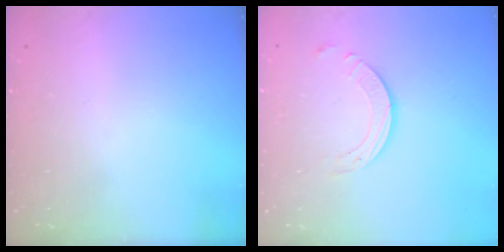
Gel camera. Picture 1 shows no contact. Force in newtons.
{"total": 5.8, "press": 5.8, "slide": 0.6}